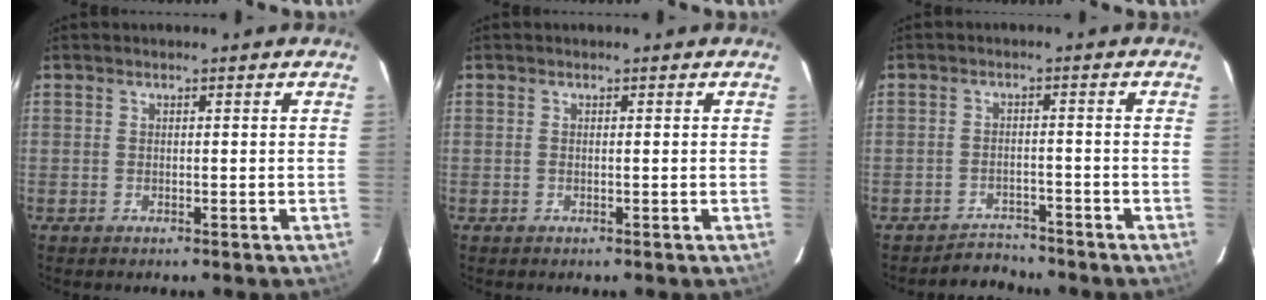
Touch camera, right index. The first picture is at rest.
{"total": 0.0}
{"total": 3.6, "force": [-3.3, 0.9, -1.0], "torque": [0.019, -0.001, -0.052]}